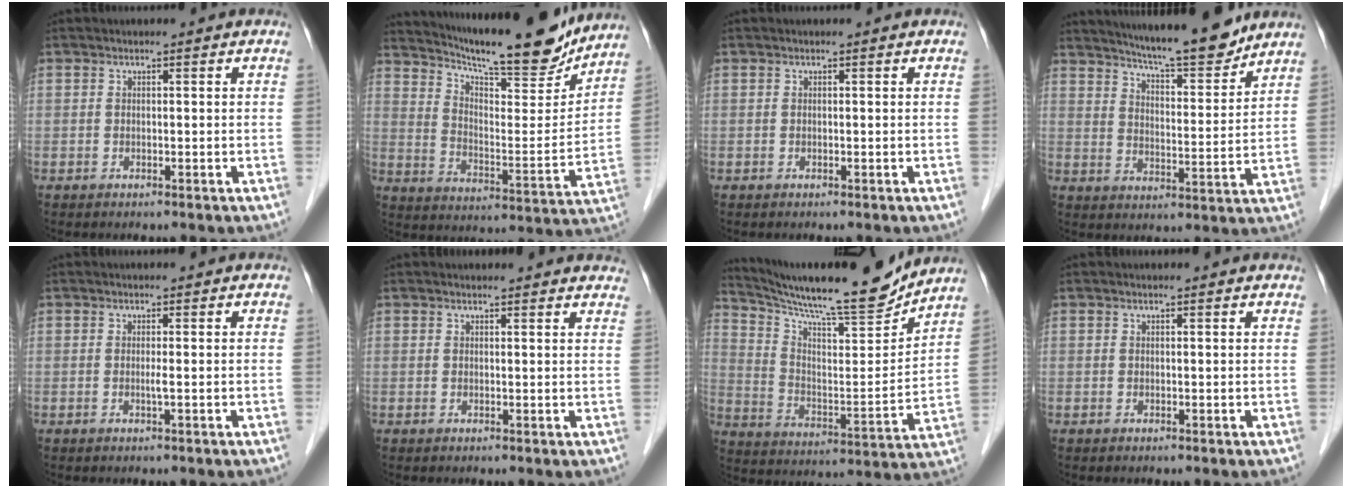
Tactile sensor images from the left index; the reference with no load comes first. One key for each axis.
{"total": 20.1, "fx": 18.0, "fy": 2.0, "fz": 8.5, "tx": -0.144, "ty": -0.030, "tz": 0.263}
{"total": 0.0}
{"total": 12.8, "fx": 11.7, "fy": 0.6, "fz": 5.3, "tx": -0.083, "ty": -0.008, "tz": 0.174}
{"total": 0.7, "fx": 0.0, "fy": -0.2, "fz": 0.6, "tx": -0.012, "ty": -0.002, "tz": -0.001}
{"total": 8.9, "fx": 8.6, "fy": 1.3, "fz": 2.0, "tx": -0.004, "ty": 0.005, "tz": 0.073}
{"total": 18.6, "fx": 17.2, "fy": 0.5, "fz": 7.1, "tx": -0.132, "ty": -0.036, "tz": 0.272}
{"total": 1.9, "fx": 1.8, "fy": 0.2, "fz": 0.5, "tx": -0.016, "ty": 0.011, "tz": 0.018}